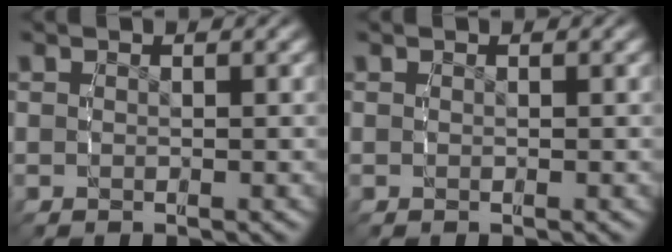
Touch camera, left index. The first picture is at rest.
{"total": 0.0}